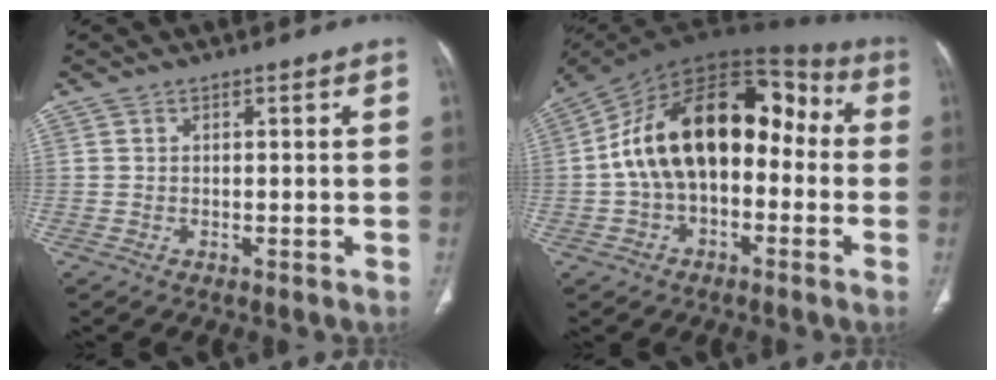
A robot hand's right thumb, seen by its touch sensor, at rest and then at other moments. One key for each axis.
{"total": 21.0, "fx": -0.5, "fy": 12.9, "fz": 16.5, "tx": -0.252, "ty": 0.059, "tz": -0.020}